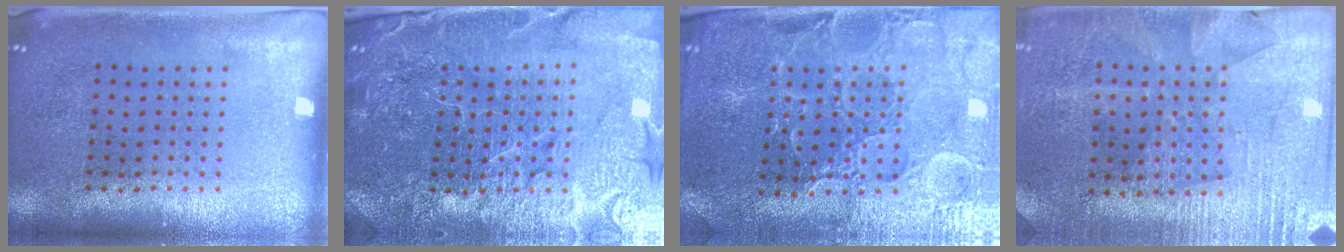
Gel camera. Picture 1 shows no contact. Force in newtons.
{"total": 5.6, "press": 5.1, "slide": 2.3}
{"total": 3.3, "press": 3.2, "slide": 0.6}
{"total": 2.8, "press": 2.7, "slide": 0.6}